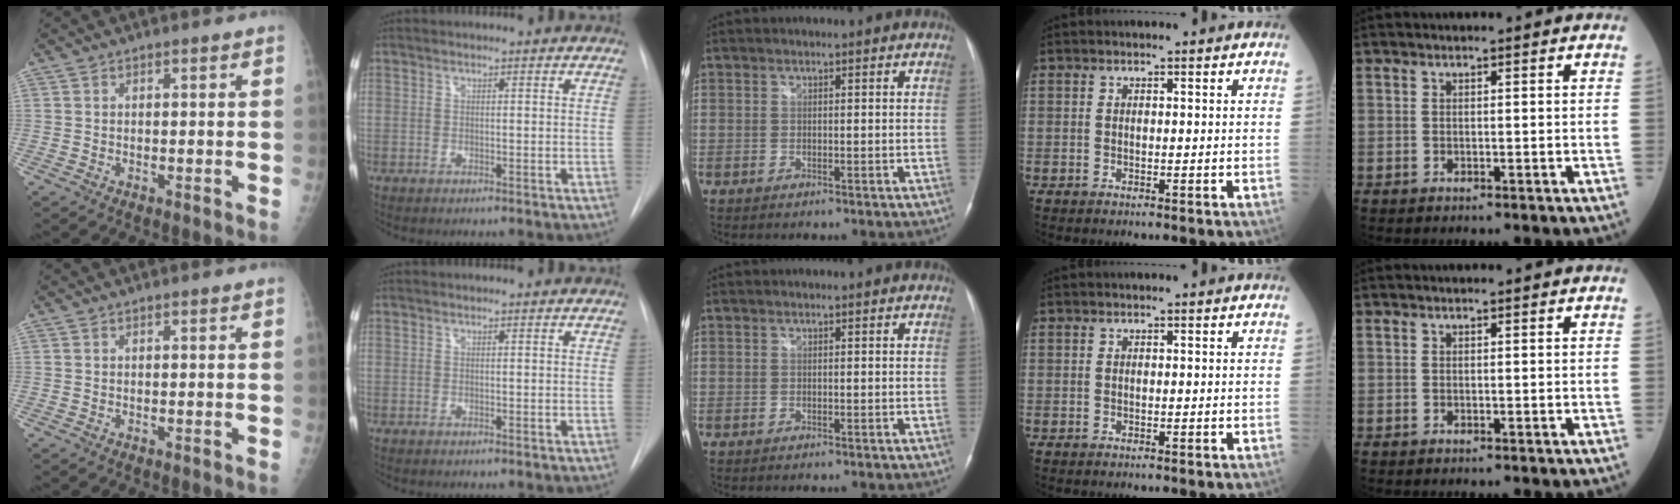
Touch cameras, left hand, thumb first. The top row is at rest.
{}